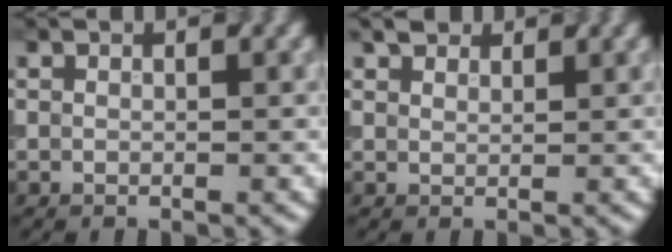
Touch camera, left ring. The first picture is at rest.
{"total": 1.7, "force": [1.4, 0.8, 0.6], "torque": [-0.018, 0.006, 0.027]}